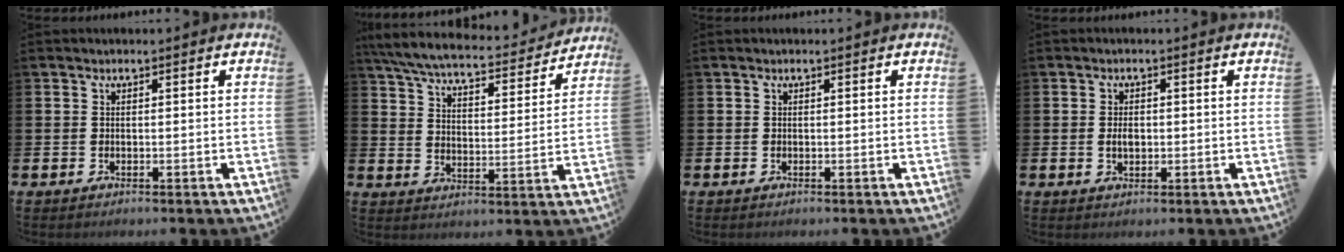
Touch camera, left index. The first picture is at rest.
{"total": 6.8, "force": [6.3, 0.9, 2.4], "torque": [-0.079, -0.045, 0.105]}
{"total": 0.0}
{"total": 1.9, "force": [0.0, 1.2, 1.5], "torque": [-0.022, 0.003, -0.004]}